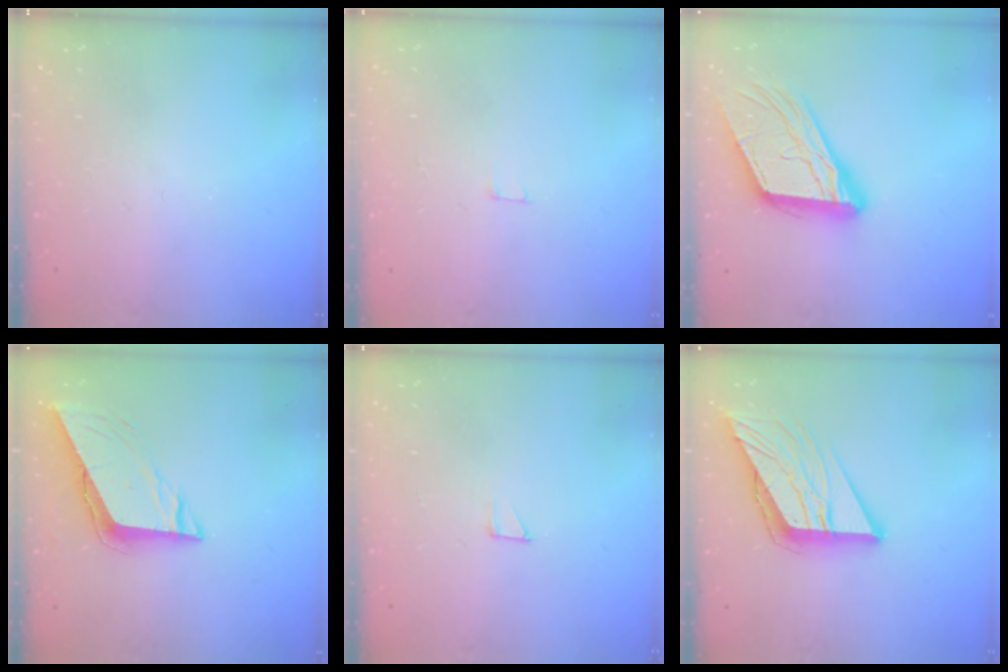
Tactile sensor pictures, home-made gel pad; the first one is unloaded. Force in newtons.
{"total": 1.8, "press": 1.8, "slide": 0.1}
{"total": 18.3, "press": 18.2, "slide": 1.8}
{"total": 8.1, "press": 8.1, "slide": 0.3}
{"total": 2.1, "press": 2.1, "slide": 0.1}
{"total": 12.8, "press": 12.7, "slide": 1.5}